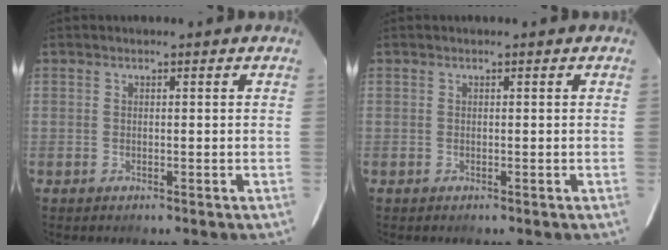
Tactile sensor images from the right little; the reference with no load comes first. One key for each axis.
{"total": 0.0}